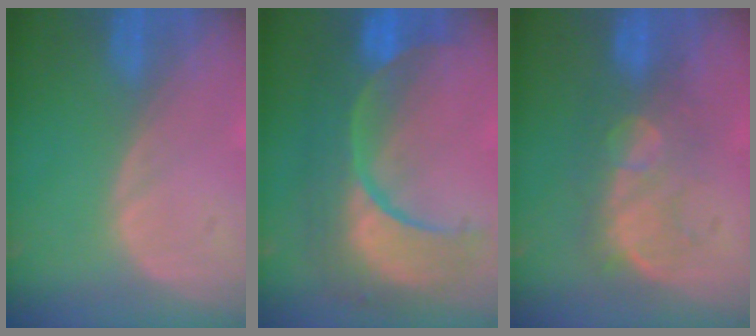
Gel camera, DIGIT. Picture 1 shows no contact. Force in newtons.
{"total": 12.5, "press": 12.4, "slide": 1.4}
{"total": 7.8, "press": 7.7, "slide": 1.6}